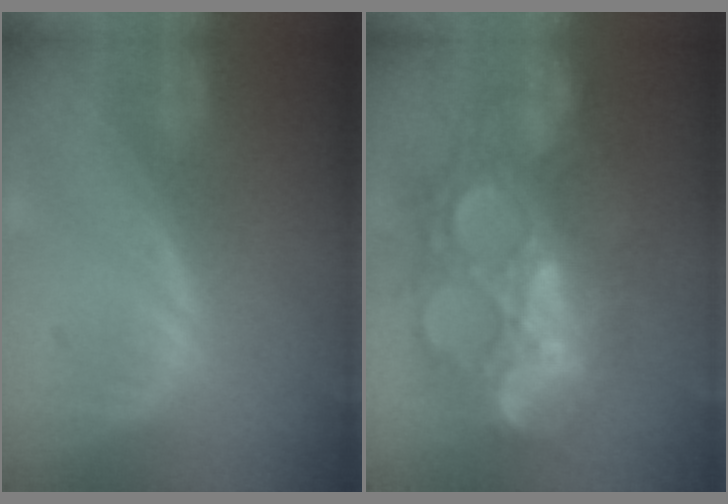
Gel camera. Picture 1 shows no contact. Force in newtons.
{"total": 13.5, "press": 13.4, "slide": 1.6}